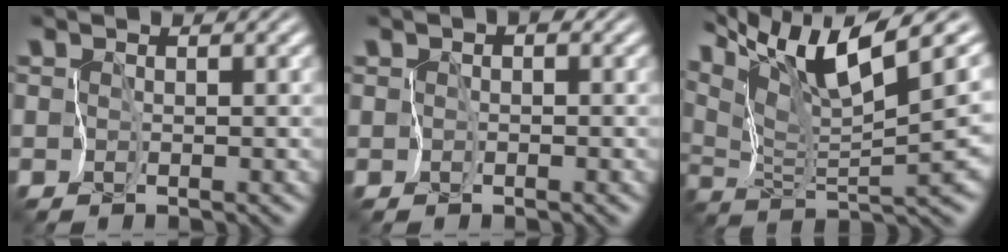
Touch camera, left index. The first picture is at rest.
{"total": 1.4, "force": [0.1, 1.2, 0.8], "torque": [0.001, 0.012, -0.013]}
{"total": 9.7, "force": [6.5, 0.5, 7.2], "torque": [-0.129, 0.024, 0.122]}